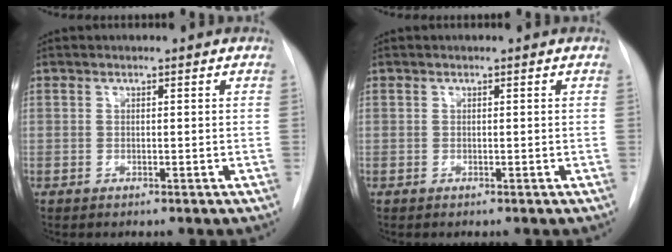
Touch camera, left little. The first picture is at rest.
{"total": 0.0}